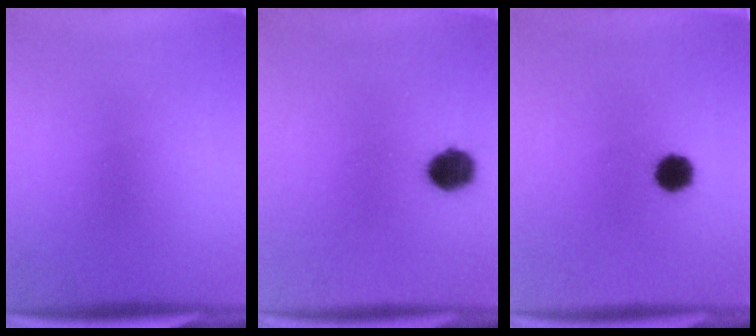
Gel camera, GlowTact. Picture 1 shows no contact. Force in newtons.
{"total": 6.5}
{"total": 5.3}